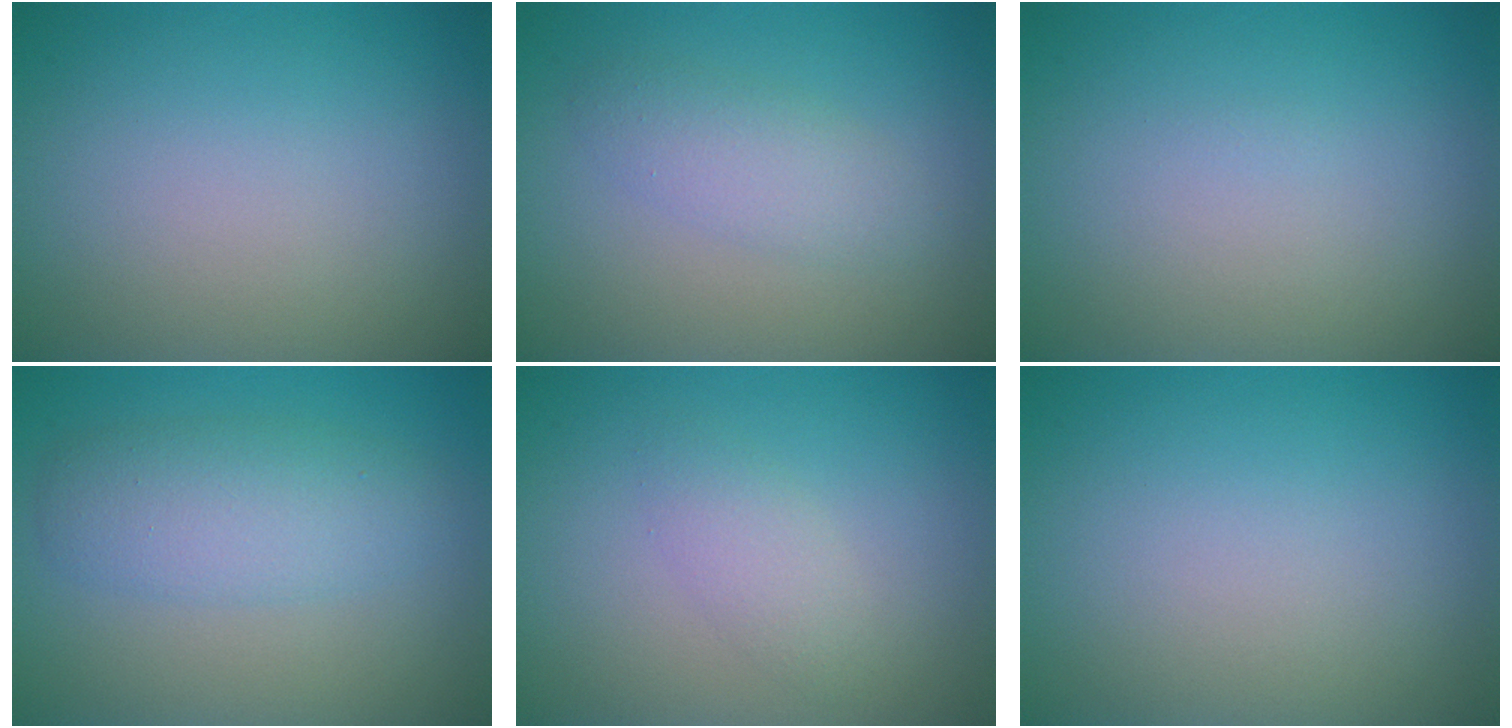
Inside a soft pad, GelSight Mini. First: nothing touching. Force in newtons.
{"total": 2.4, "press": 2.4, "slide": 0.2}
{"total": 0.0}
{"total": 4.1, "press": 4.1, "slide": 0.2}
{"total": 1.8, "press": 1.8, "slide": 0.0}
{"total": 0.0}